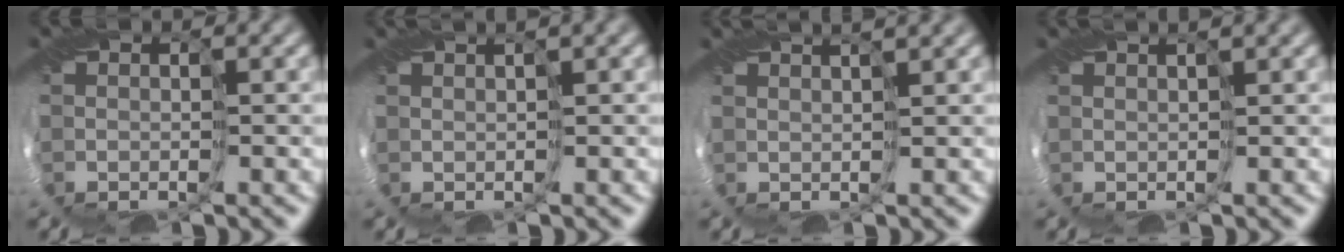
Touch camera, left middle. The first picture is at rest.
{"total": 2.0, "force": [1.2, 0.0, 1.5], "torque": [-0.031, 0.003, 0.022]}
{"total": 3.3, "force": [2.6, 0.5, 2.0], "torque": [-0.028, 0.015, 0.021]}
{"total": 1.7, "force": [1.3, 0.0, 1.1], "torque": [-0.024, 0.002, 0.021]}